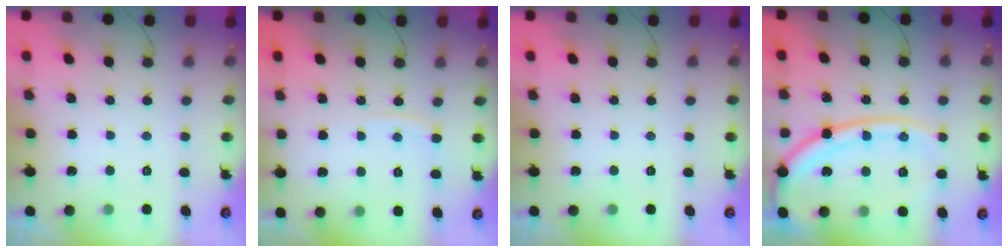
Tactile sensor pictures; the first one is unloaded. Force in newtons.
{"total": 4.5, "press": 4.5, "slide": 0.3}
{"total": 0.0}
{"total": 15.3, "press": 15.2, "slide": 1.7}